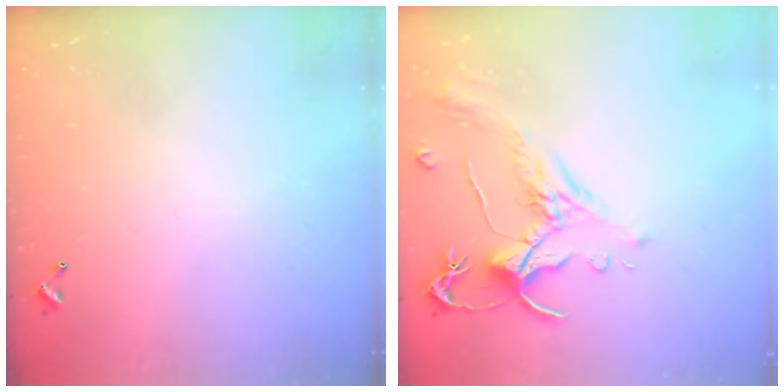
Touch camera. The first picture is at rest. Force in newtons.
{"total": 1.5, "press": 1.0, "slide": 1.1}